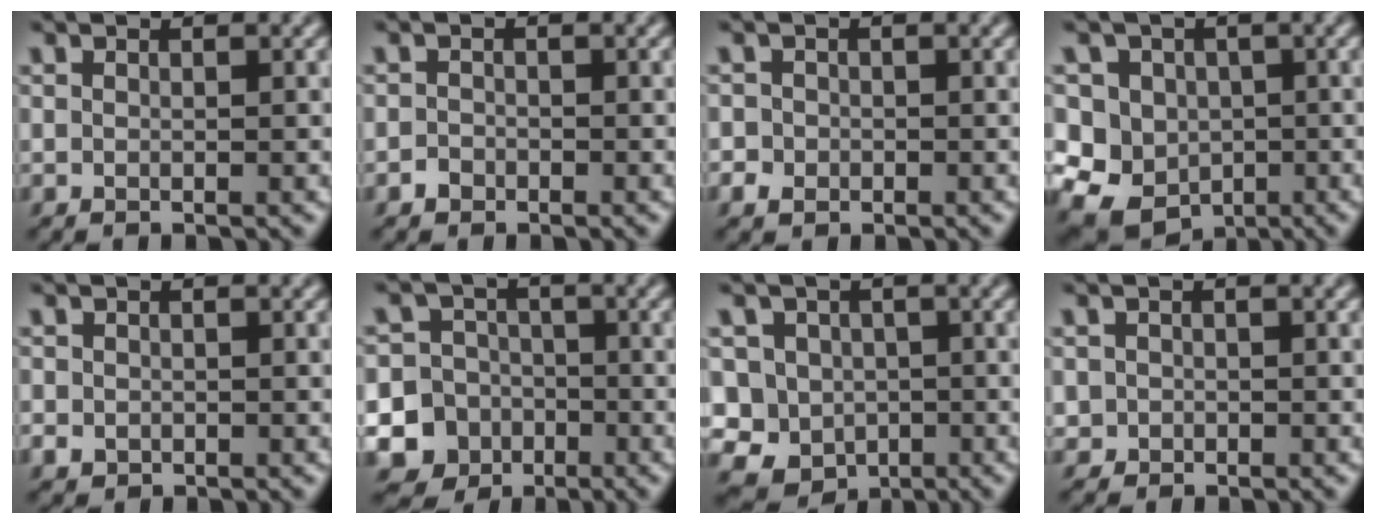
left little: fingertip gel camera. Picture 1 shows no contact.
{"total": 1.0, "force": [-0.7, 0.7, 0.1], "torque": [0.003, 0.001, -0.016]}
{"total": 1.6, "force": [-0.5, 1.5, 0.3], "torque": [0.006, -0.001, -0.010]}
{"total": 8.4, "force": [-0.7, 7.6, 3.5], "torque": [-0.064, 0.014, -0.044]}
{"total": 1.2, "force": [-0.3, 1.1, 0.4], "torque": [-0.005, -0.003, -0.008]}
{"total": 12.3, "force": [-5.6, 10.8, 1.7], "torque": [-0.051, -0.039, -0.109]}
{"total": 8.7, "force": [-1.3, 8.1, 3.0], "torque": [-0.062, 0.018, -0.055]}
{"total": 1.0, "force": [-0.3, 1.0, 0.0], "torque": [0.010, -0.002, -0.007]}